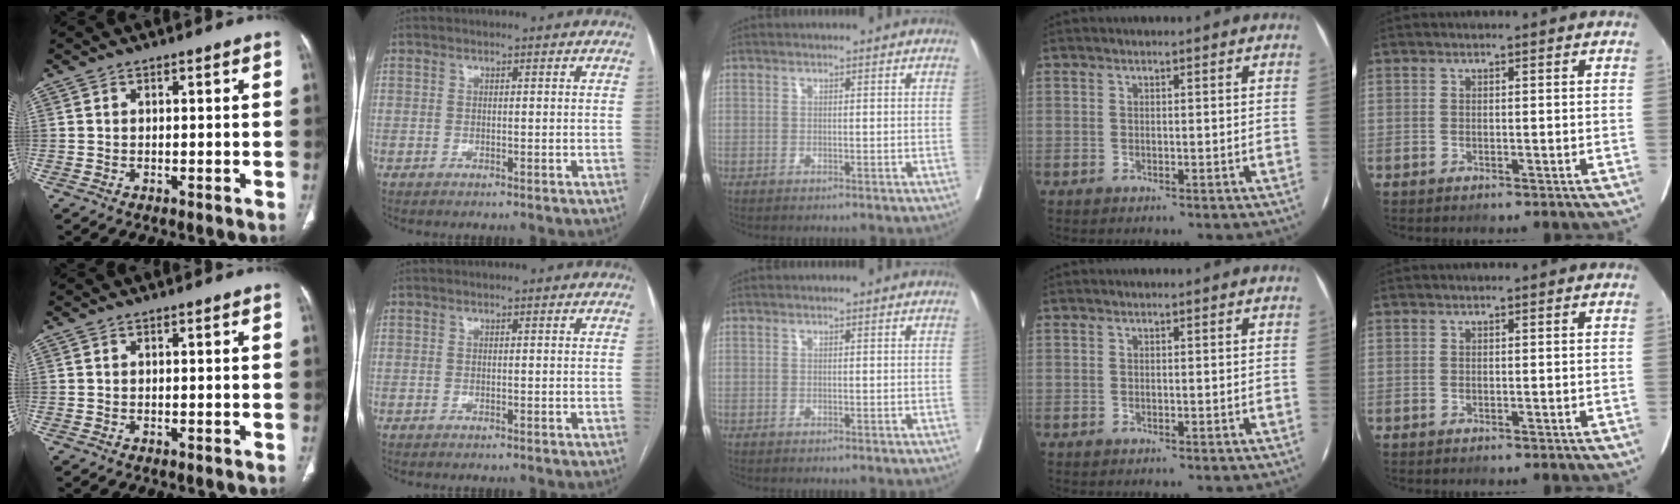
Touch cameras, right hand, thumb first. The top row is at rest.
{}